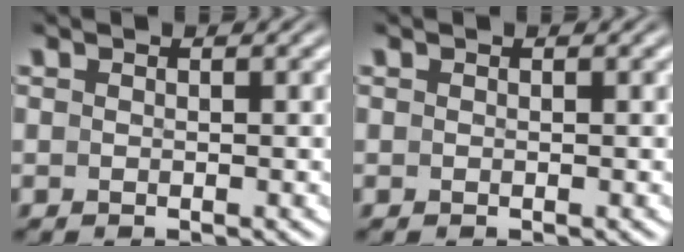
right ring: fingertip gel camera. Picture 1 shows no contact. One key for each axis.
{"total": 0.0}